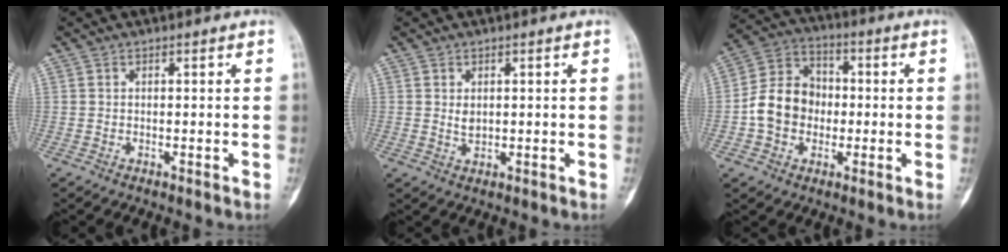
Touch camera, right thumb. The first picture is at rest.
{"total": 1.7, "force": [0.4, 1.1, 1.2], "torque": [-0.018, -0.005, 0.012]}
{"total": 11.5, "force": [-1.4, 9.5, 6.2], "torque": [-0.092, 0.035, -0.035]}